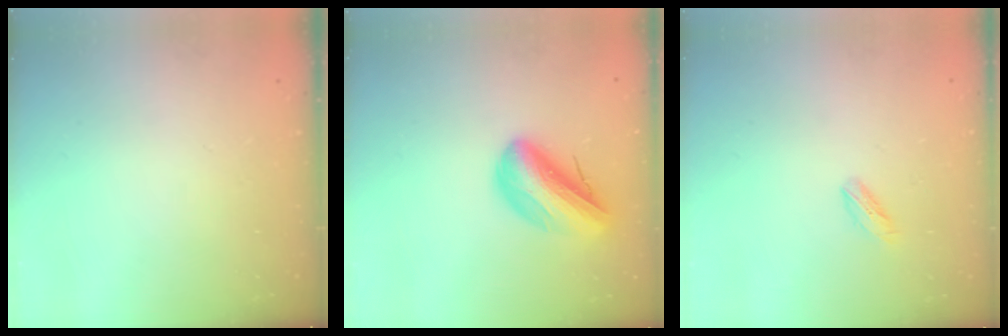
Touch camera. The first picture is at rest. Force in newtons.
{"total": 14.5, "press": 14.1, "slide": 3.4}
{"total": 4.1, "press": 3.9, "slide": 1.2}